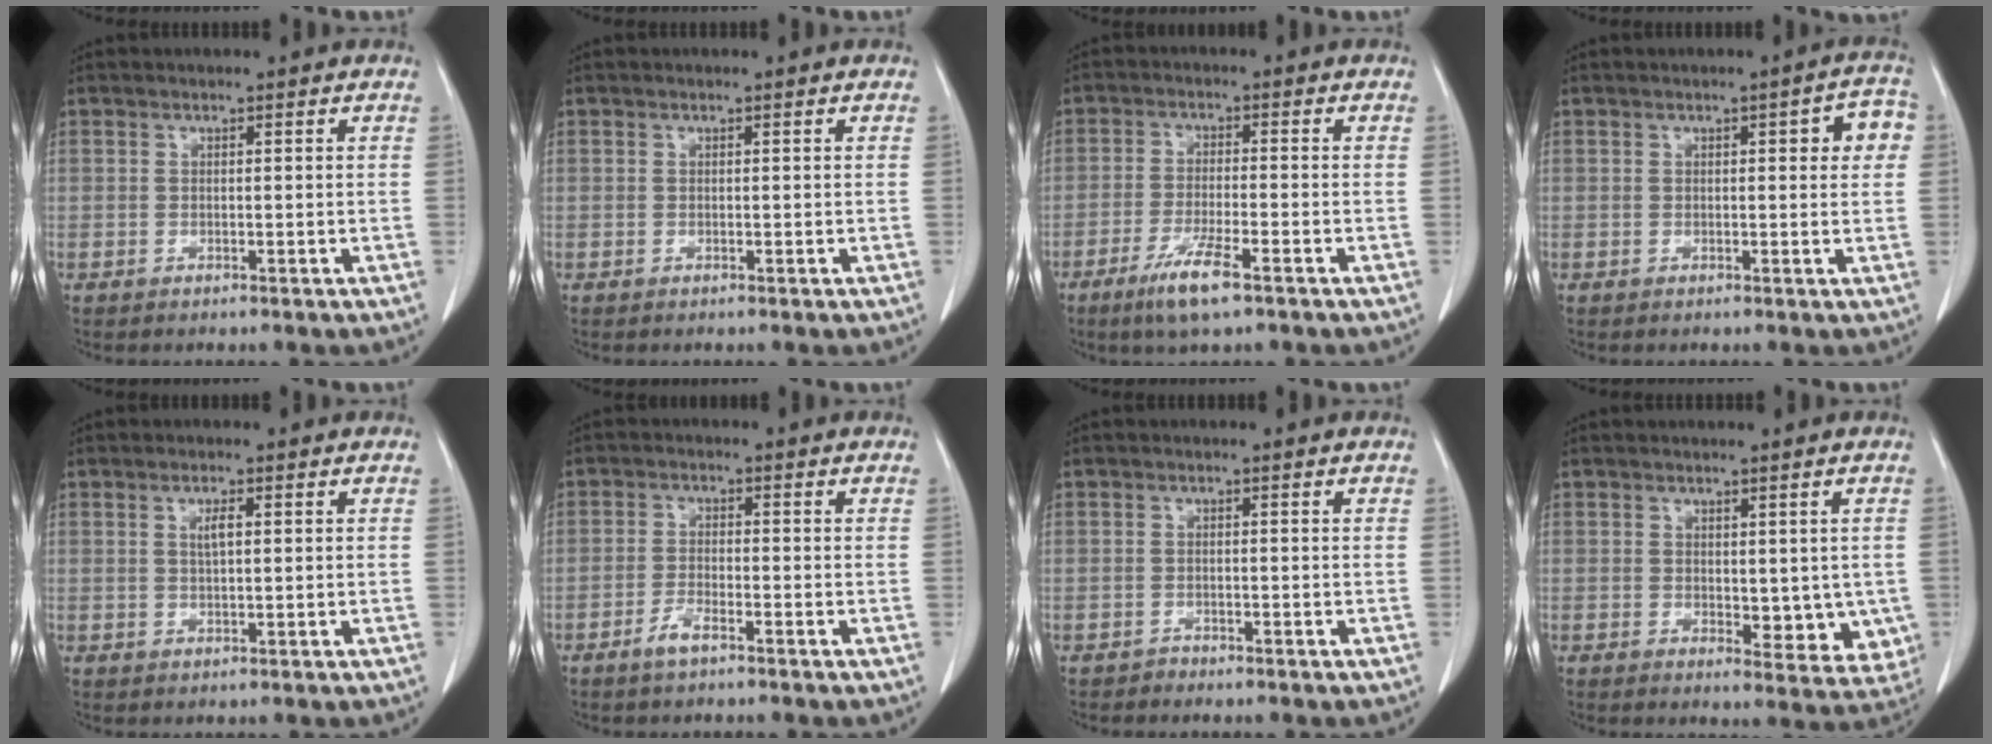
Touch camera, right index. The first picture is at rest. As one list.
[{"total": 0.0}, {"total": 6.6, "force": [-4.0, 0.5, 5.2], "torque": [-0.104, -0.013, -0.072]}, {"total": 4.6, "force": [1.0, 1.4, 4.2], "torque": [-0.043, 0.011, 0.008]}, {"total": 2.0, "force": [0.6, 0.3, 1.8], "torque": [-0.036, 0.002, 0.012]}, {"total": 2.8, "force": [-2.0, 0.6, 2.0], "torque": [-0.044, 0.001, -0.039]}, {"total": 0.8, "force": [-0.8, 0.1, -0.3], "torque": [0.005, -0.003, -0.015]}, {"total": 7.0, "force": [-0.3, 3.9, 5.9], "torque": [-0.044, -0.015, 0.003]}]